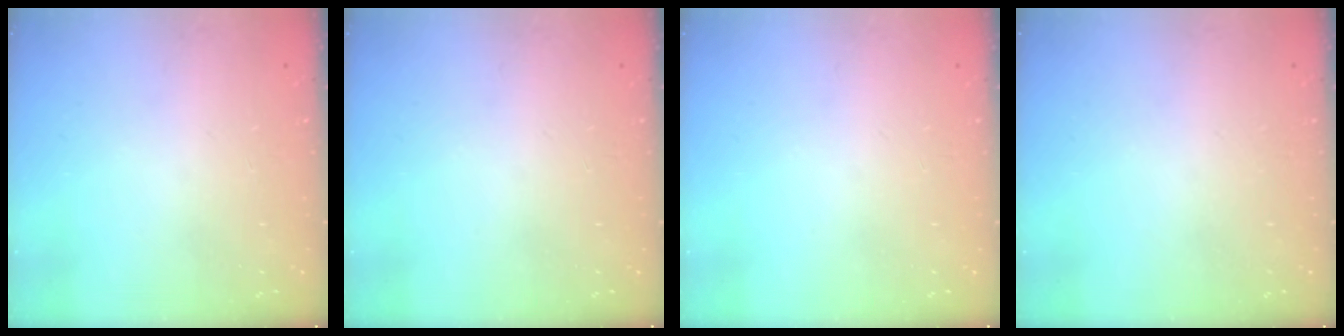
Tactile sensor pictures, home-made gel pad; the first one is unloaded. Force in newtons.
{"total": 0.0}
{"total": 0.0}
{"total": 0.0}